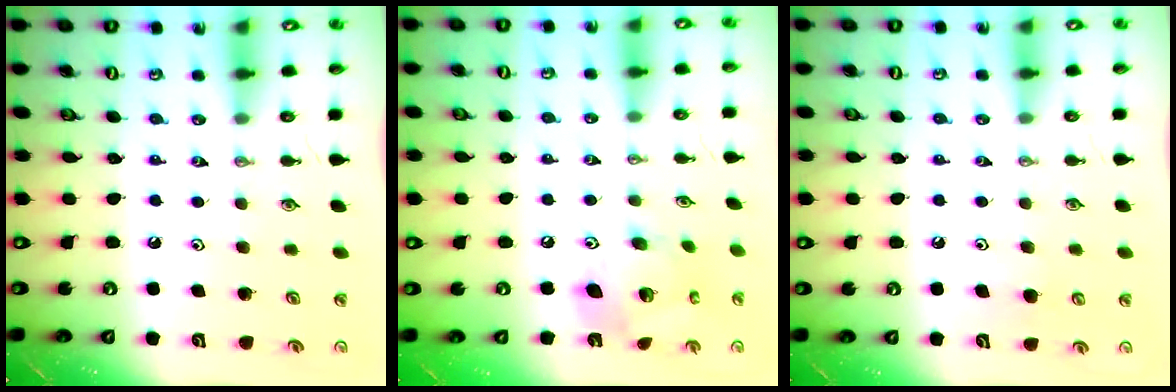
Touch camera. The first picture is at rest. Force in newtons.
{"total": 13.1, "press": 13.0, "slide": 1.3}
{"total": 5.2, "press": 4.9, "slide": 1.5}